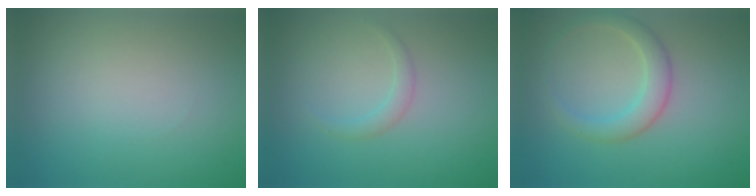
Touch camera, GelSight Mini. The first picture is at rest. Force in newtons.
{"total": 1.1, "press": 1.1, "slide": 0.1}
{"total": 2.8, "press": 2.8, "slide": 0.0}